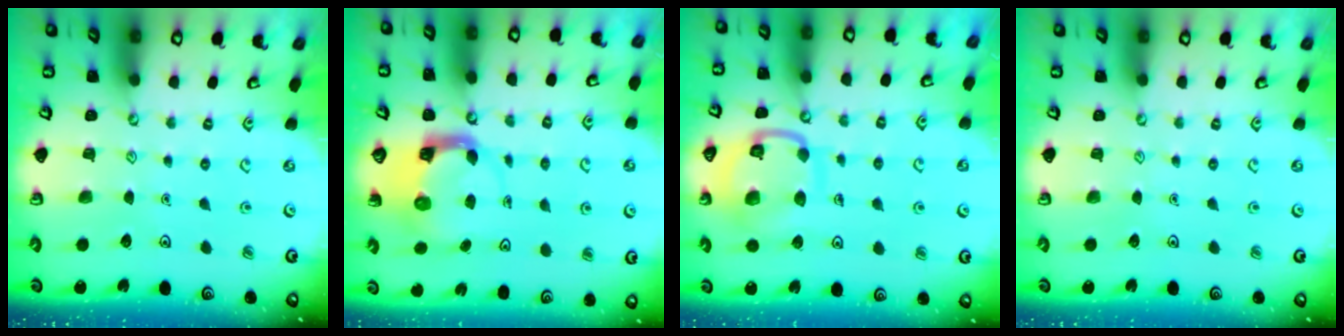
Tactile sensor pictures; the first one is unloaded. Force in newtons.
{"total": 3.9, "press": 3.8, "slide": 0.5}
{"total": 13.5, "press": 13.4, "slide": 1.3}
{"total": 0.0}